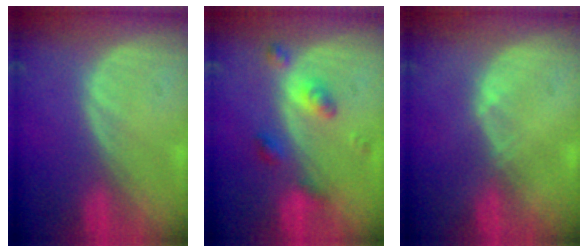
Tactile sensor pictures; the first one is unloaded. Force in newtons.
{"total": 4.2, "press": 4.2, "slide": 0.2}
{"total": 0.6, "press": 0.5, "slide": 0.3}